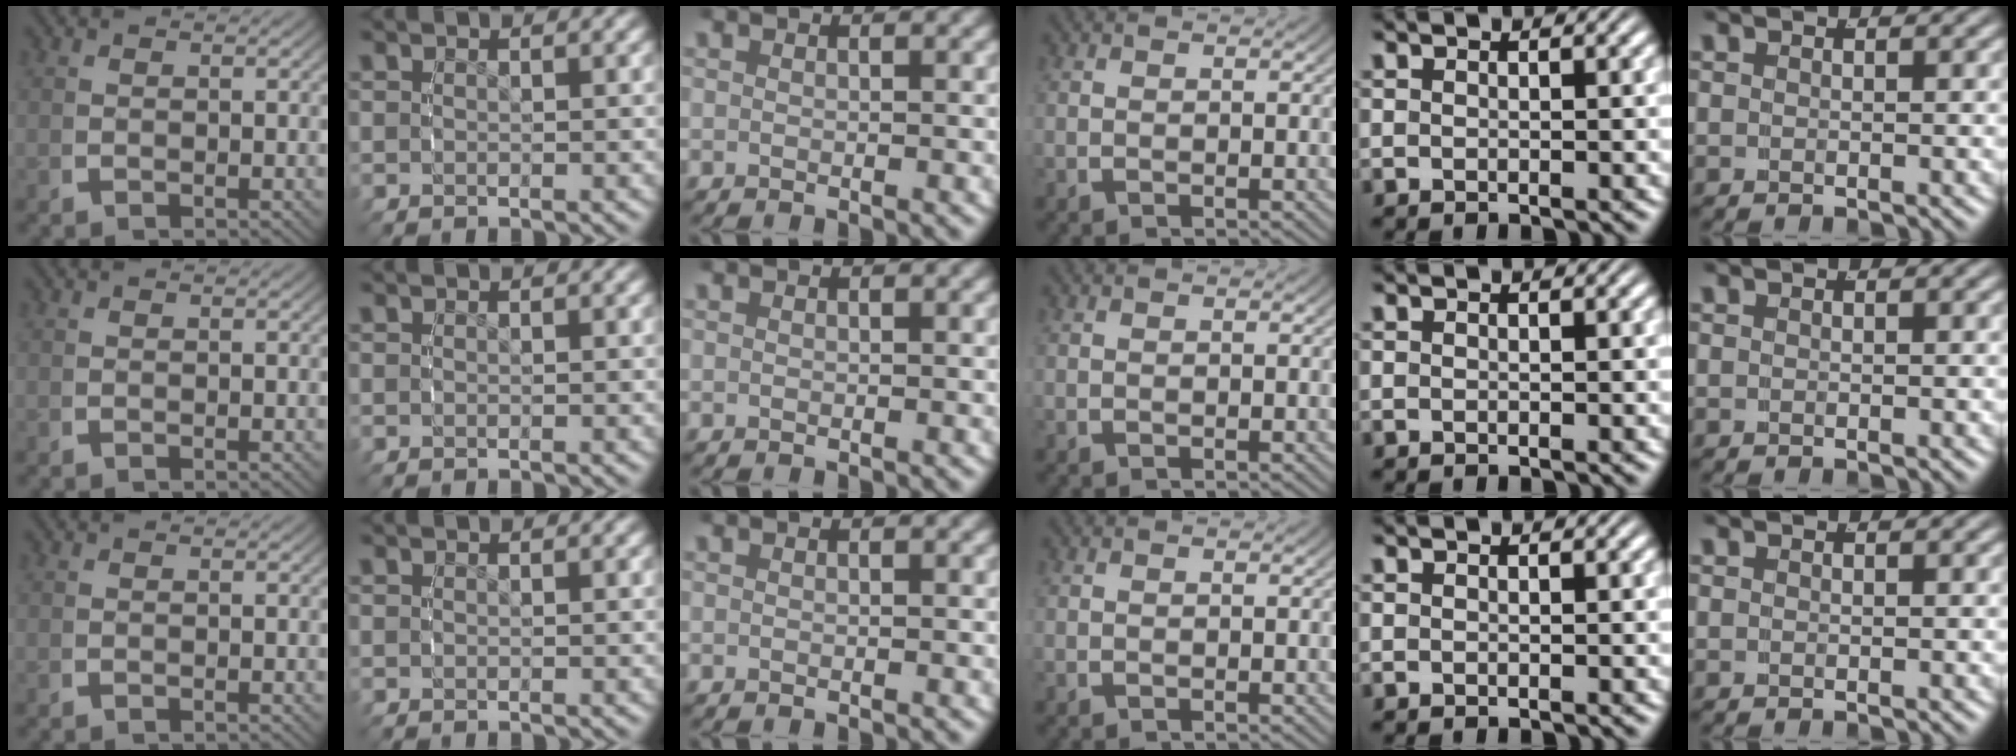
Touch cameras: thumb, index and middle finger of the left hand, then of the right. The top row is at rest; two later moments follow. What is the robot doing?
{"motion": "reach", "object": "toothpaste"}